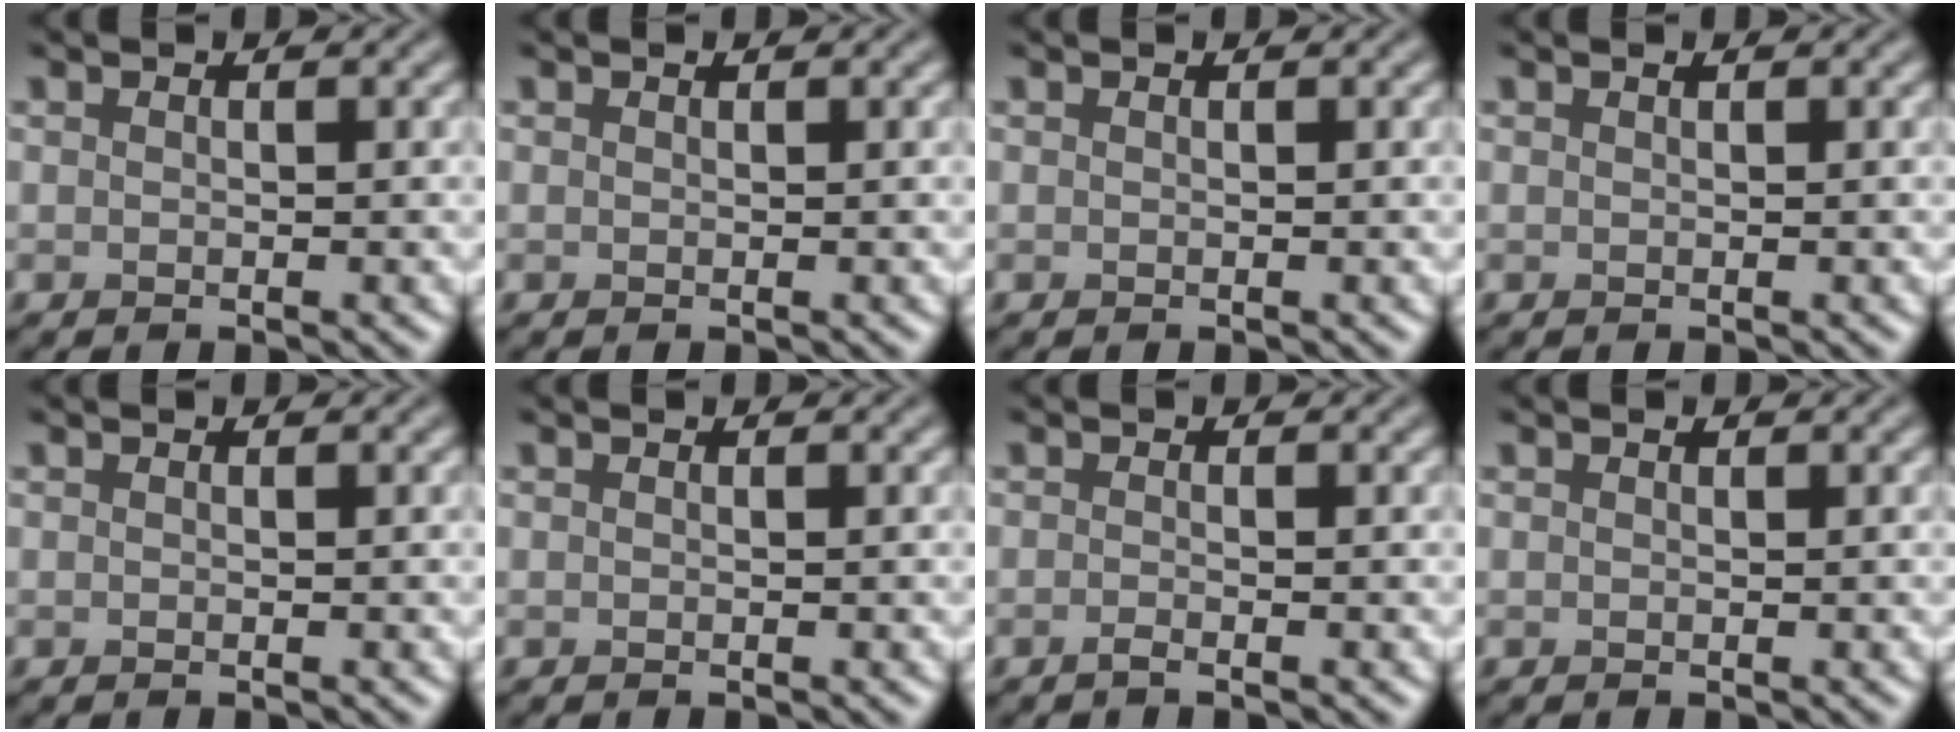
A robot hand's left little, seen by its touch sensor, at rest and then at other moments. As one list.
[{"total": 0.0}, {"total": 0.0}, {"total": 0.0}, {"total": 0.0}, {"total": 0.0}, {"total": 0.8, "force": [-0.5, 0.1, 0.6], "torque": [-0.011, -0.003, -0.011]}, {"total": 0.0}]